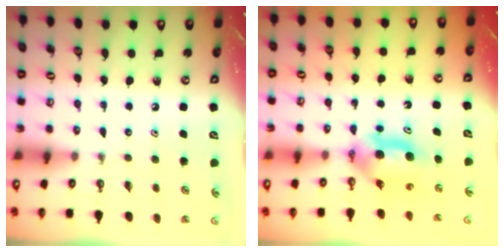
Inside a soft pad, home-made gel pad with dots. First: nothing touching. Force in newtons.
{"total": 5.5, "press": 5.1, "slide": 2.0}